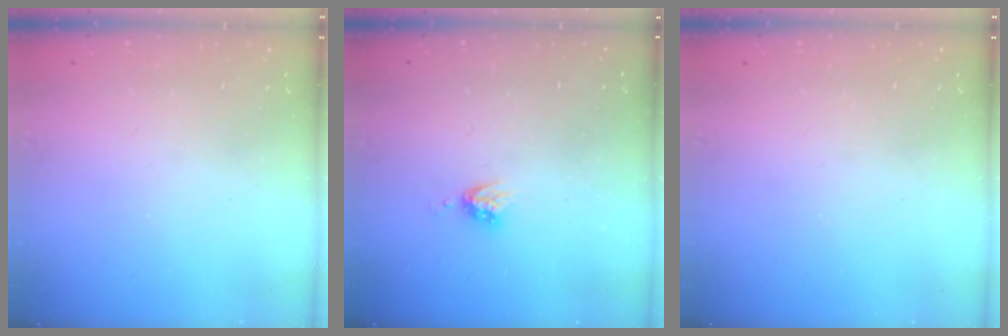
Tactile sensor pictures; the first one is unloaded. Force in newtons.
{"total": 3.8, "press": 3.8, "slide": 0.1}
{"total": 0.0}